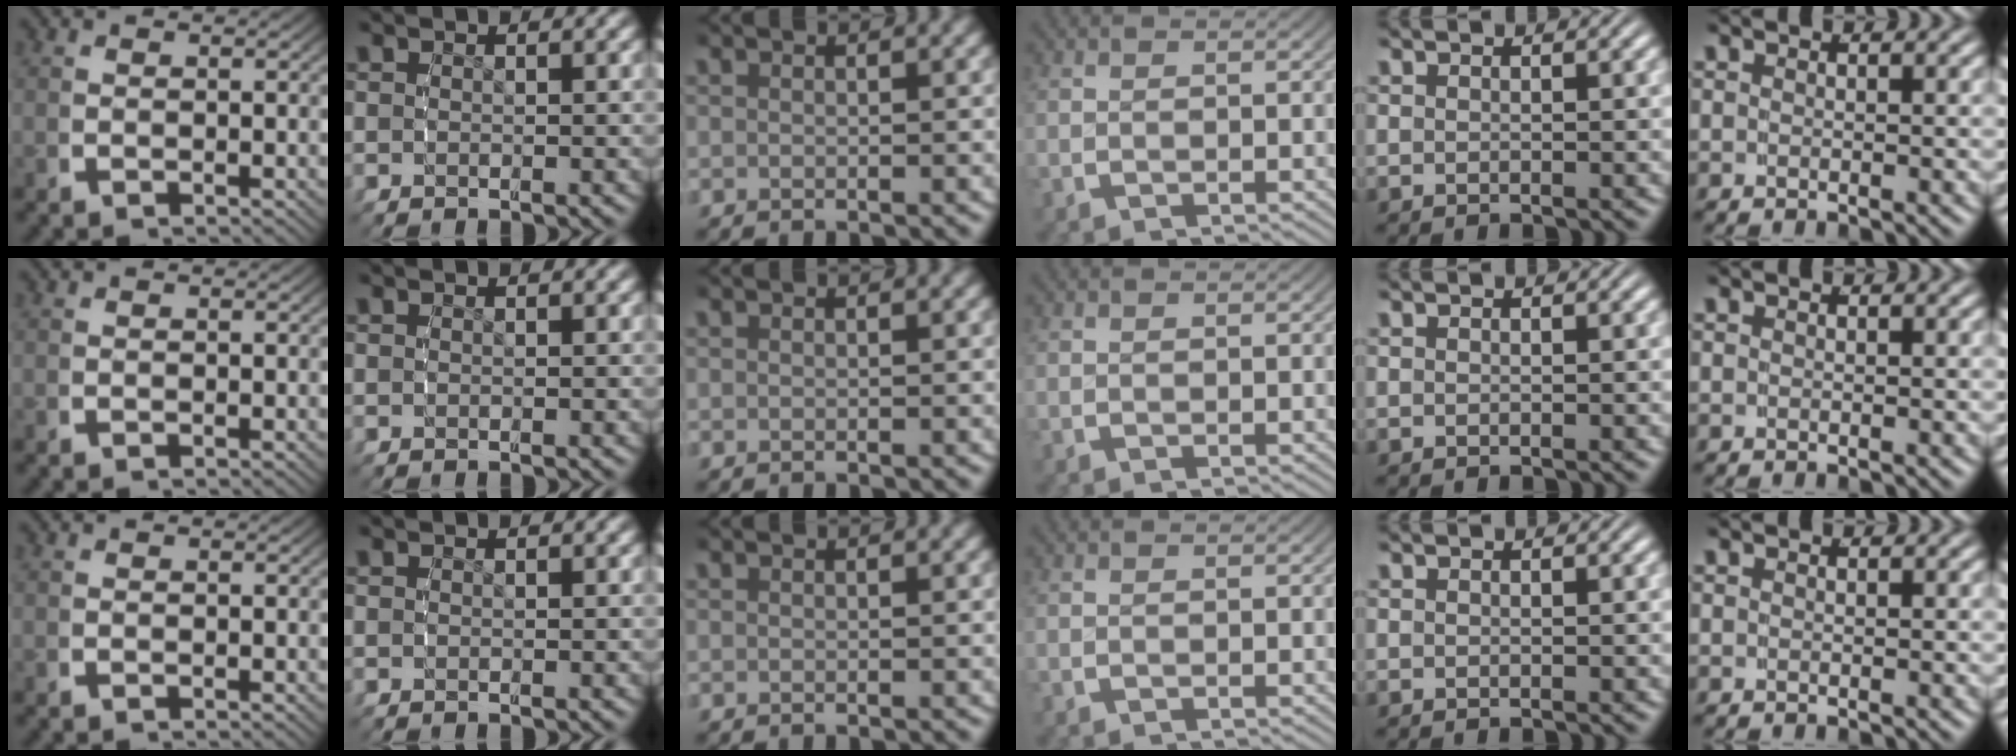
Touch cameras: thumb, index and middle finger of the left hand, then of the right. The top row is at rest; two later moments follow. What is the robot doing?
{"motion": "reach", "object": "coat"}